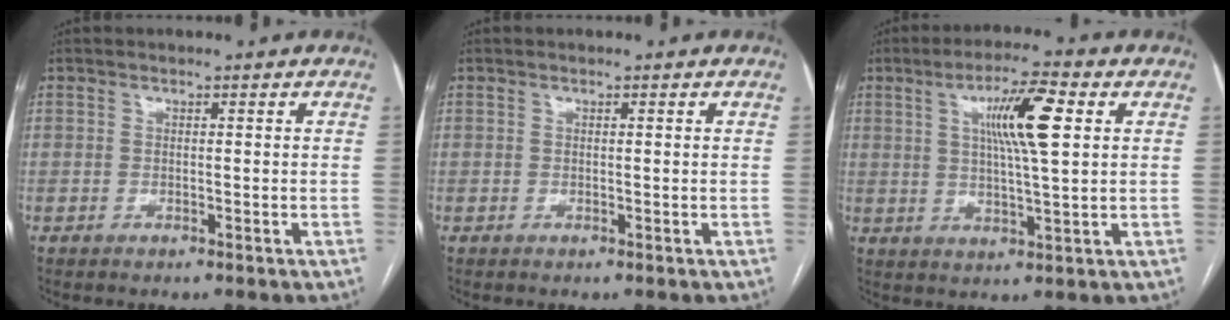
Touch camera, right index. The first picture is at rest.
{"total": 0.0}
{"total": 9.7, "force": [2.9, 0.9, 9.2], "torque": [-0.160, 0.009, 0.049]}